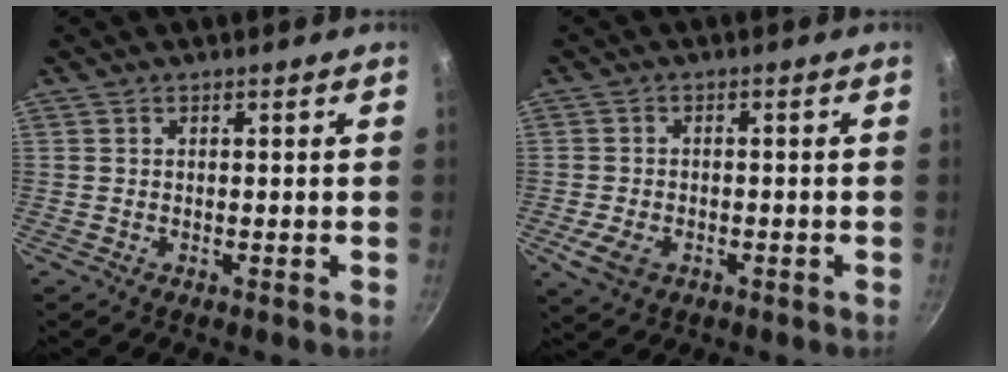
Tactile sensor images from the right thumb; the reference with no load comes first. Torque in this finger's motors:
{"motor_torque": [-0.02, 0.61, 0.51, -0.29, 0.05]}